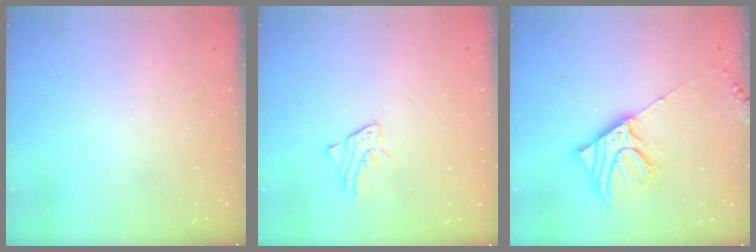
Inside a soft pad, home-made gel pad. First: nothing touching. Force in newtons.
{"total": 2.3, "press": 2.3, "slide": 0.2}
{"total": 12.2, "press": 12.0, "slide": 1.8}